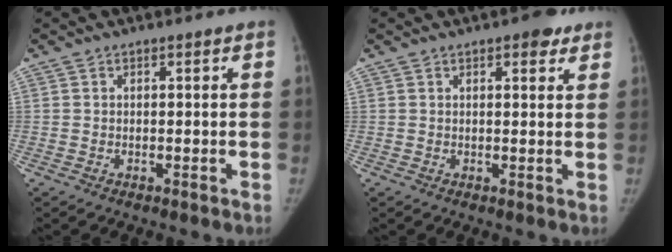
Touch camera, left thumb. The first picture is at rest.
{"total": 3.5, "force": [2.1, 1.5, 2.2], "torque": [-0.015, -0.007, 0.023]}